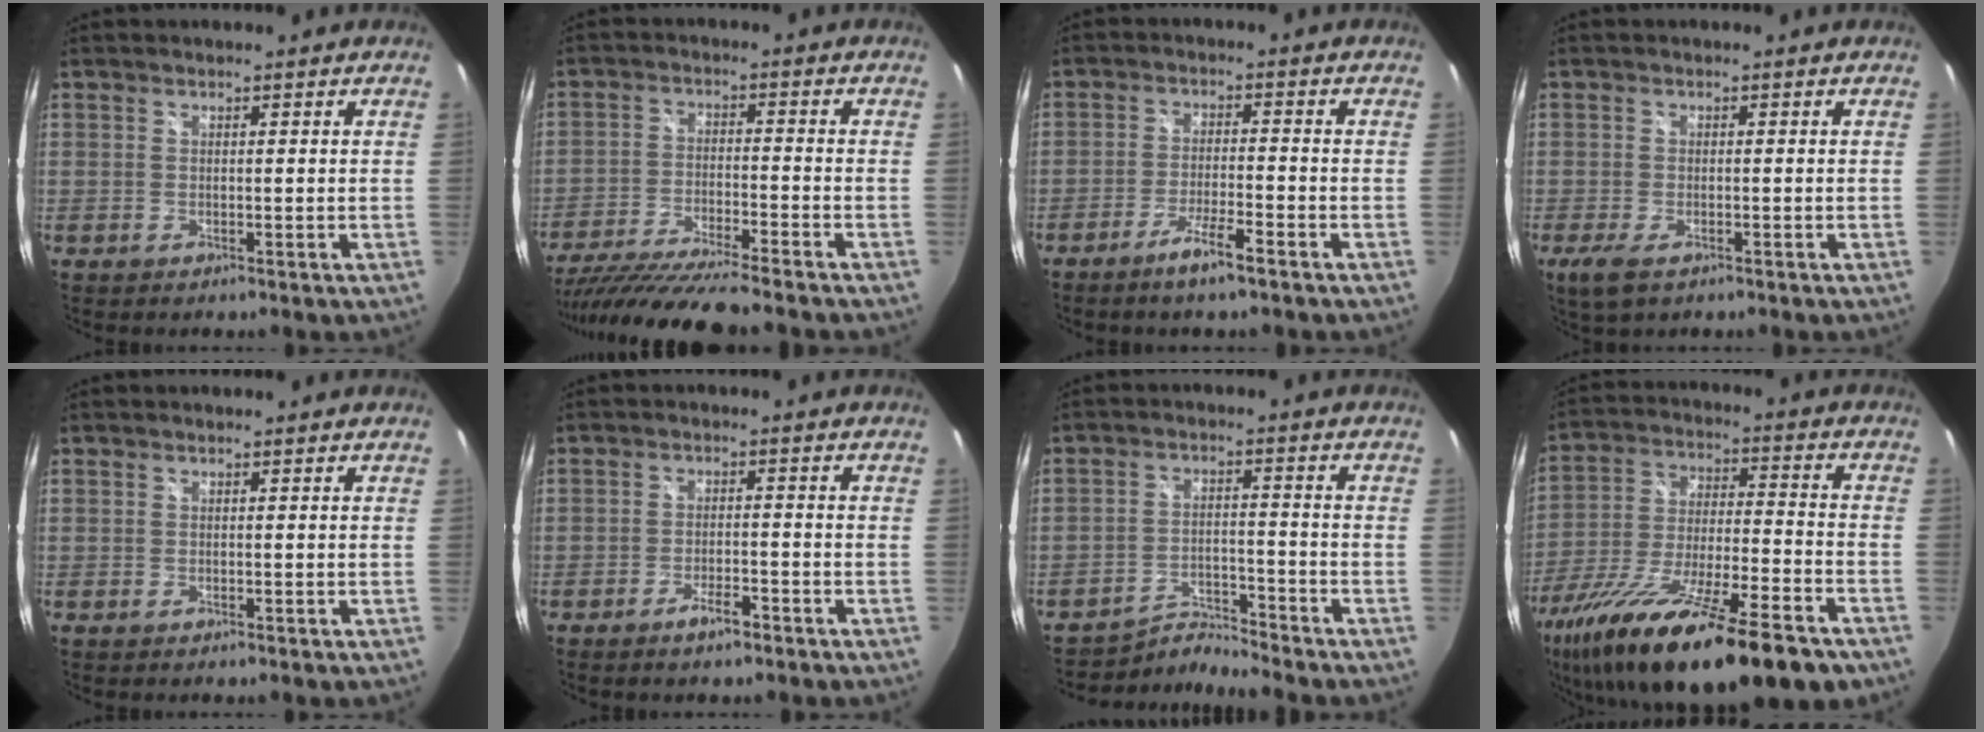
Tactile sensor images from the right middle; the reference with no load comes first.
{"total": 14.7, "force": [-12.9, -0.1, 7.1], "torque": [-0.153, -0.031, -0.223]}
{"total": 5.5, "force": [-3.9, -0.1, 3.9], "torque": [-0.089, -0.003, -0.070]}
{"total": 4.0, "force": [-2.3, 1.6, 2.9], "torque": [-0.066, -0.012, -0.040]}
{"total": 0.0}
{"total": 3.6, "force": [-2.6, 0.7, 2.3], "torque": [-0.052, 0.000, -0.043]}
{"total": 5.3, "force": [-5.0, -1.4, -1.1], "torque": [0.010, 0.020, -0.093]}
{"total": 28.8, "force": [-19.6, 6.7, 20.0], "torque": [-0.366, -0.075, -0.313]}